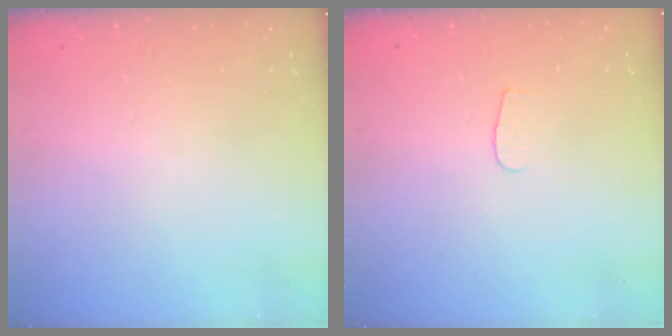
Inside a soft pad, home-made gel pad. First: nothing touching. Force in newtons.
{"total": 3.5, "press": 3.5, "slide": 0.4}